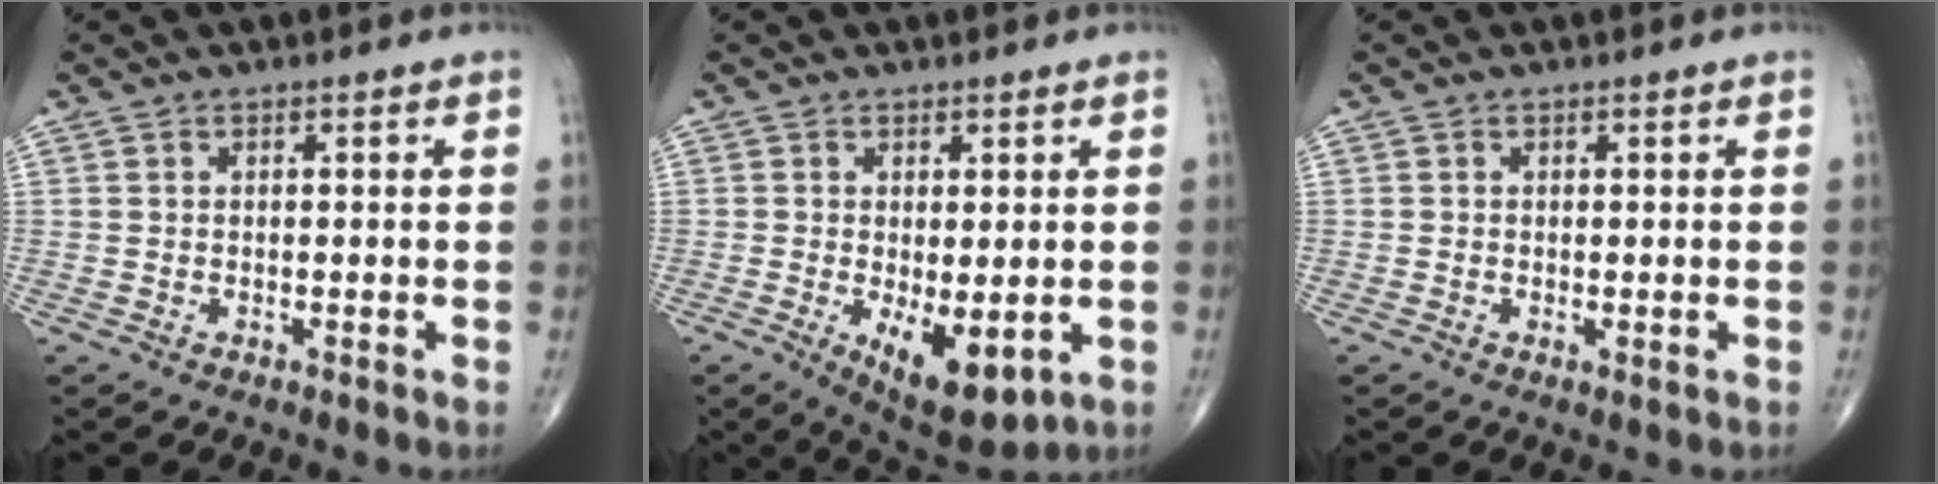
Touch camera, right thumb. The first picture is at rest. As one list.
[{"total": 9.8, "force": [-2.3, 4.3, 8.4], "torque": [-0.118, -0.021, -0.022]}, {"total": 0.6, "force": [-0.1, 0.3, 0.6], "torque": [-0.014, -0.004, -0.003]}]